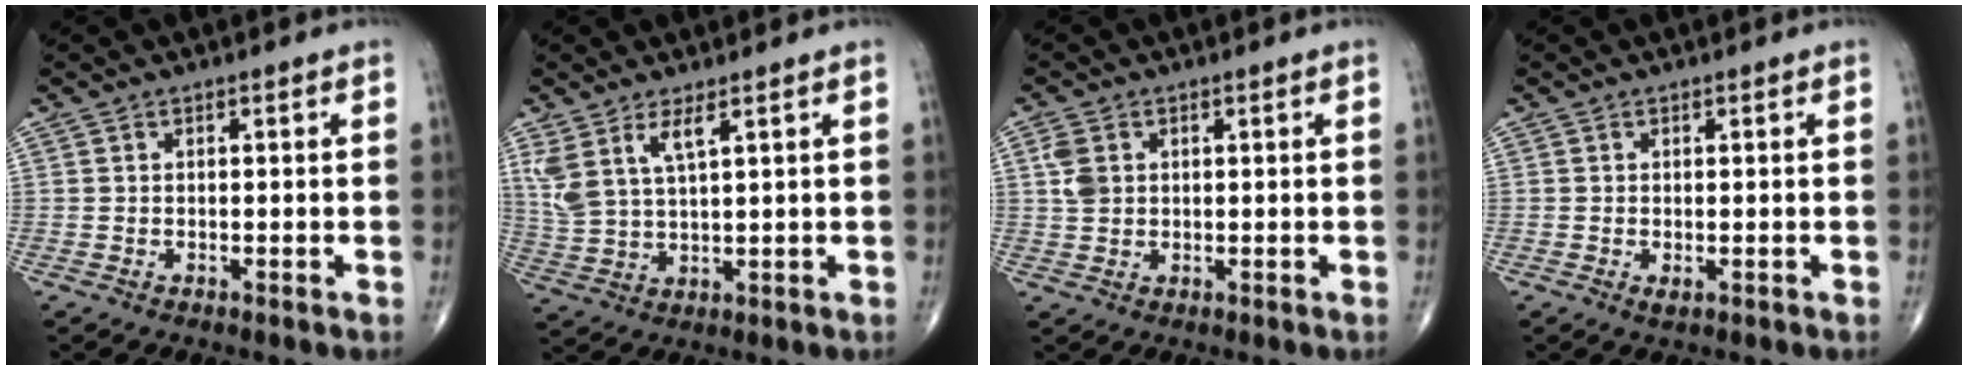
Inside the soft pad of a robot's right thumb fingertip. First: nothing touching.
{"total": 6.9, "force": [3.7, 2.1, 5.4], "torque": [-0.124, -0.016, 0.084]}
{"total": 3.7, "force": [0.9, 2.8, 2.2], "torque": [-0.043, 0.002, 0.021]}
{"total": 1.0, "force": [-0.3, 0.4, 0.8], "torque": [-0.014, -0.003, -0.004]}